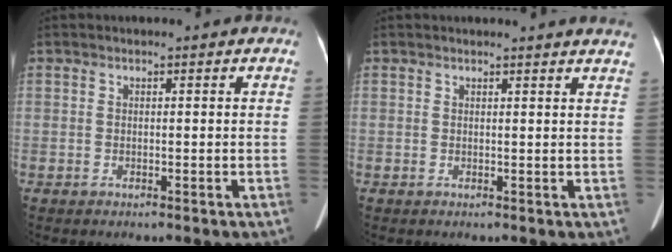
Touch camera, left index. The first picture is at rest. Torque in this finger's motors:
{"motor_torque": [0.49, -1.16, 0.05, 0.04]}